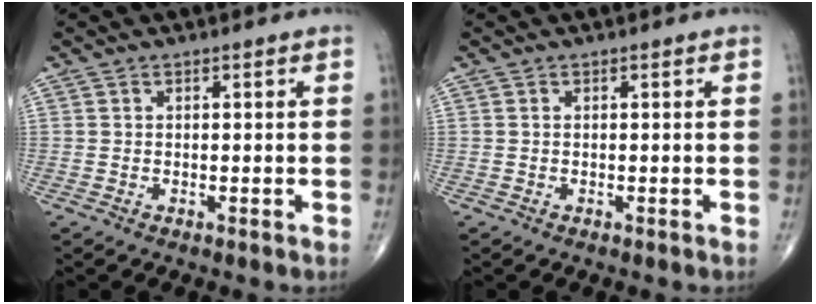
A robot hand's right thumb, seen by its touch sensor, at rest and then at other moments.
{"total": 0.0}